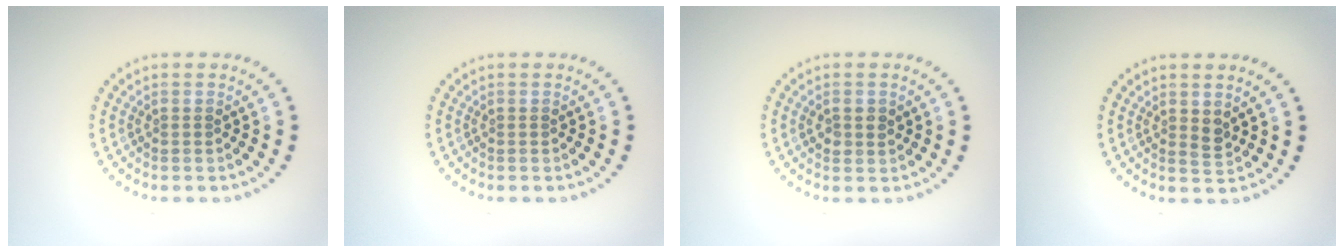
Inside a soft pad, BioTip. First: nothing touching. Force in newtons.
{"total": 0.0}
{"total": 1.5, "press": 1.5, "slide": 0.4}
{"total": 1.1, "press": 1.0, "slide": 0.4}